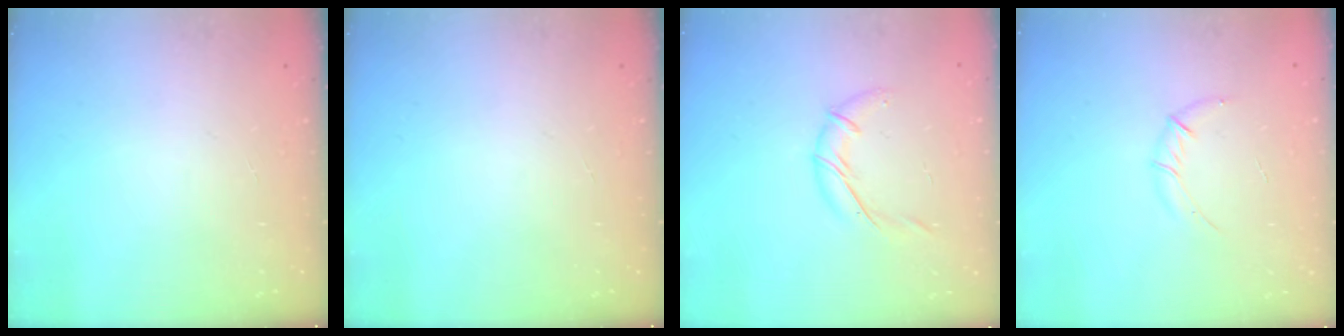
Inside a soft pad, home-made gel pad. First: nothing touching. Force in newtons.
{"total": 0.0}
{"total": 8.0, "press": 8.0, "slide": 0.4}
{"total": 5.8, "press": 5.7, "slide": 1.3}